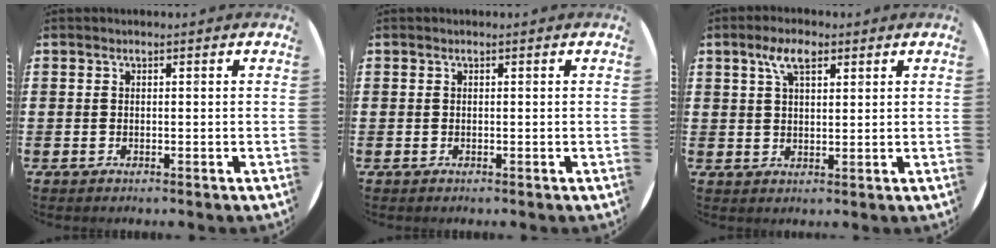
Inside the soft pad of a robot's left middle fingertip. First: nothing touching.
{"total": 0.0}
{"total": 4.9, "force": [3.0, 2.1, 3.3], "torque": [-0.065, 0.007, 0.051]}